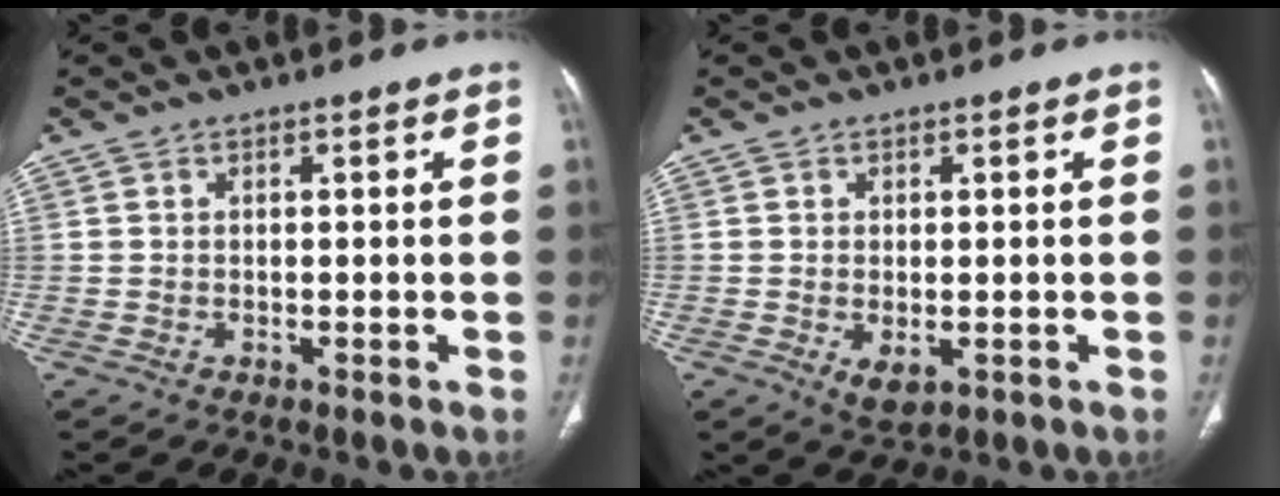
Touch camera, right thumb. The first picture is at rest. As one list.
[{"total": 3.4, "force": [-1.0, 1.7, 2.7], "torque": [-0.047, -0.008, -0.007]}]